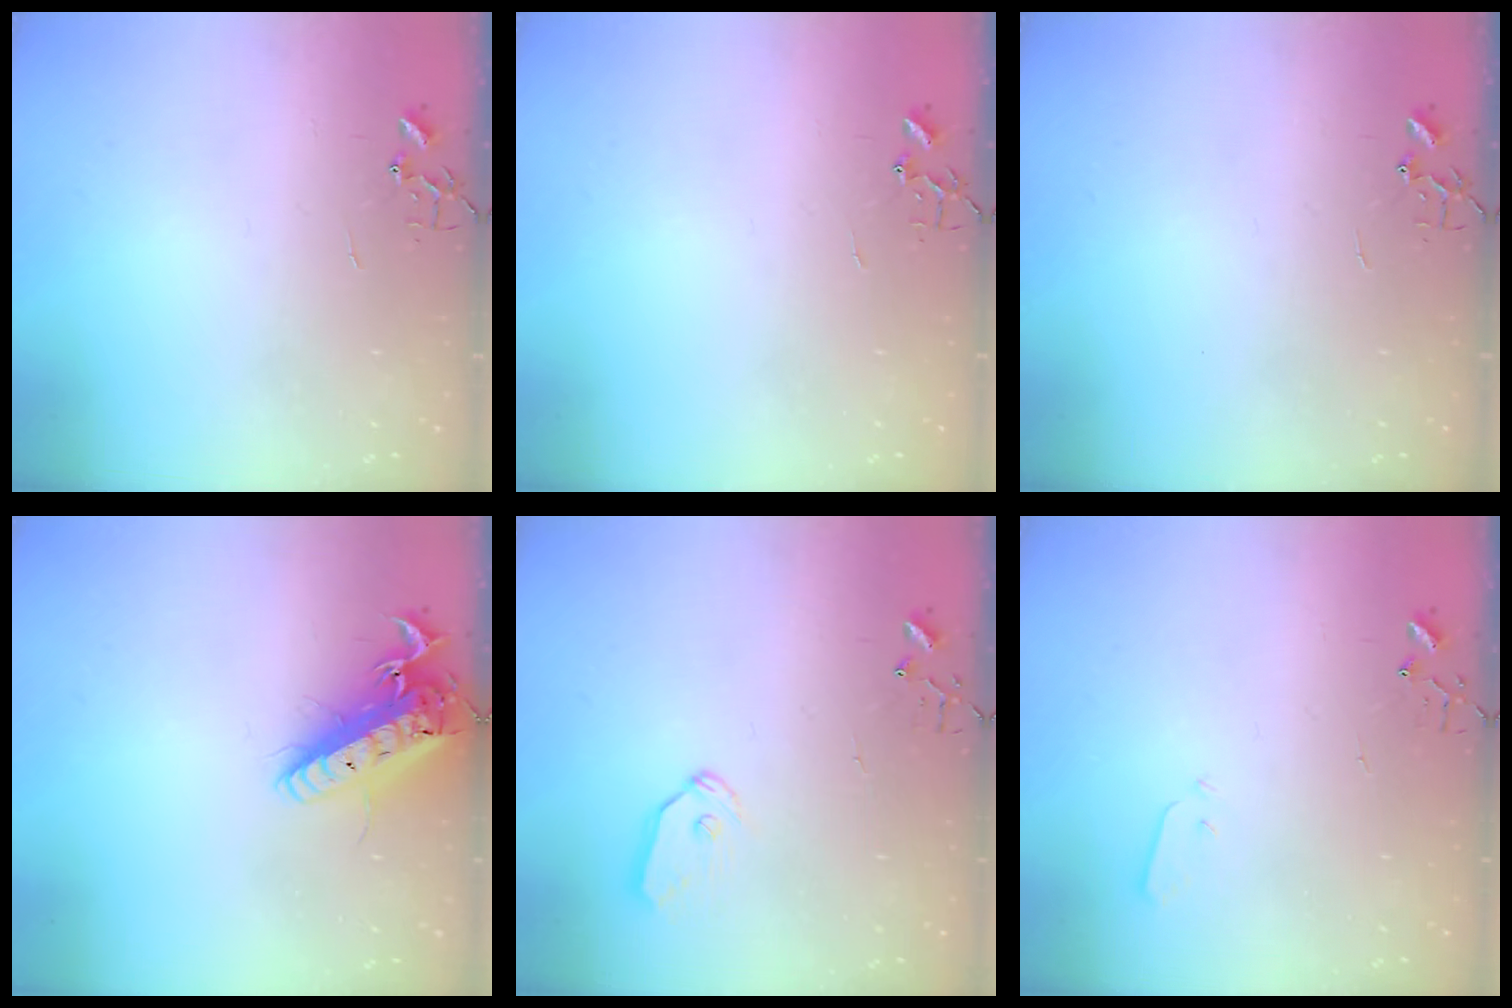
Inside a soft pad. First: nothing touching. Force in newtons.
{"total": 0.0}
{"total": 0.0}
{"total": 18.2, "press": 18.0, "slide": 3.0}
{"total": 7.2, "press": 7.2, "slide": 0.4}
{"total": 2.8, "press": 2.7, "slide": 0.4}